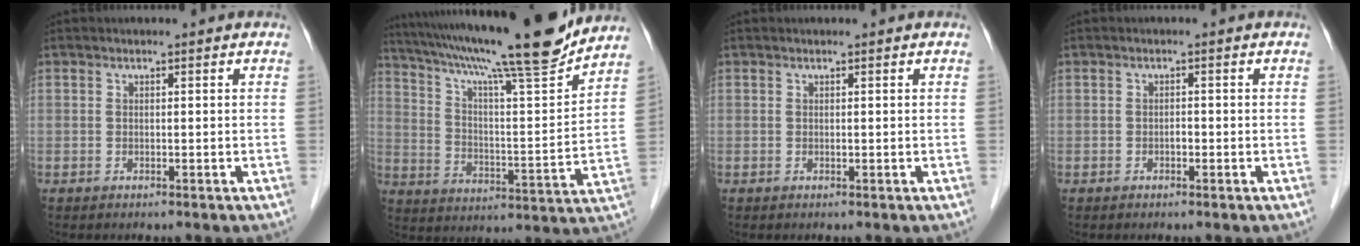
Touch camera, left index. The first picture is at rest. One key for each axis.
{"total": 22.9, "fx": 19.2, "fy": 0.2, "fz": 12.4, "tx": -0.212, "ty": -0.010, "tz": 0.294}
{"total": 0.0}
{"total": 0.5, "fx": -0.3, "fy": 0.3, "fz": 0.3, "tx": -0.005, "ty": 0.001, "tz": -0.007}